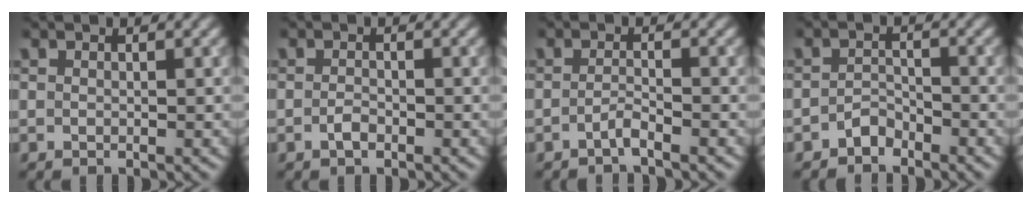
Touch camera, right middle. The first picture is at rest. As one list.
[{"total": 1.0, "force": [-0.6, 0.4, 0.7], "torque": [-0.017, 0.000, -0.012]}, {"total": 1.3, "force": [-0.9, 0.2, 1.0], "torque": [-0.018, 0.004, -0.021]}, {"total": 1.6, "force": [-1.4, 0.7, 0.4], "torque": [-0.006, 0.009, -0.028]}]